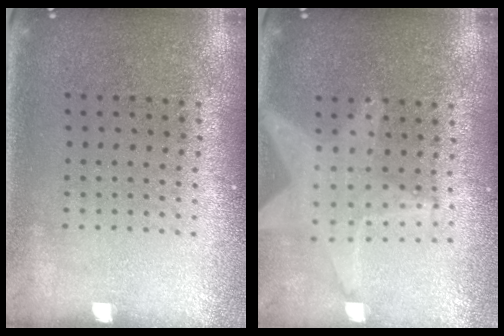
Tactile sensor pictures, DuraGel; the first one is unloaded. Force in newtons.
{"total": 2.0, "press": 1.7, "slide": 1.0}